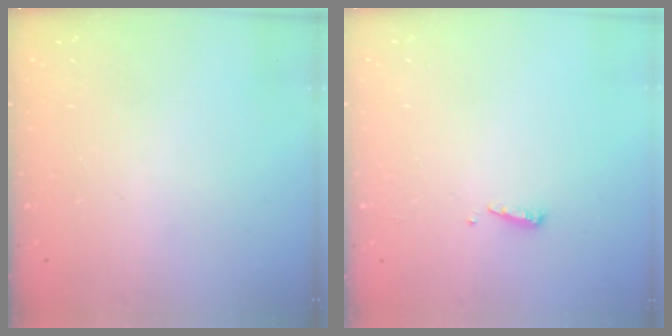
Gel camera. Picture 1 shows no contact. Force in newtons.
{"total": 3.7, "press": 3.6, "slide": 0.6}